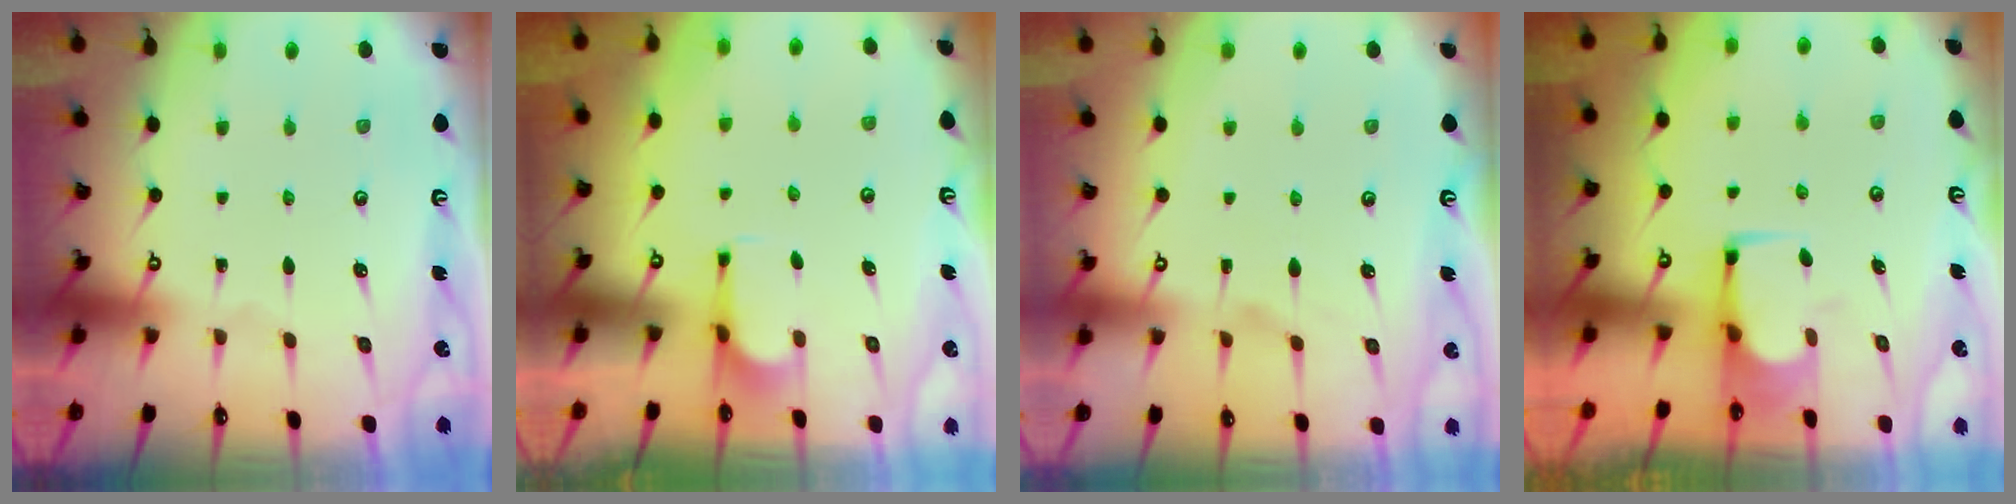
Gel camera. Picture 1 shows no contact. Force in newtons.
{"total": 1.2, "press": 0.7, "slide": 1.0}
{"total": 3.4, "press": 3.2, "slide": 1.1}
{"total": 1.8, "press": 1.7, "slide": 0.3}